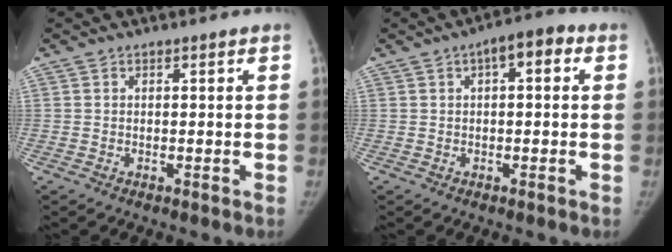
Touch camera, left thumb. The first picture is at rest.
{"total": 5.5, "force": [1.5, 2.5, 4.6], "torque": [-0.052, 0.017, 0.012]}